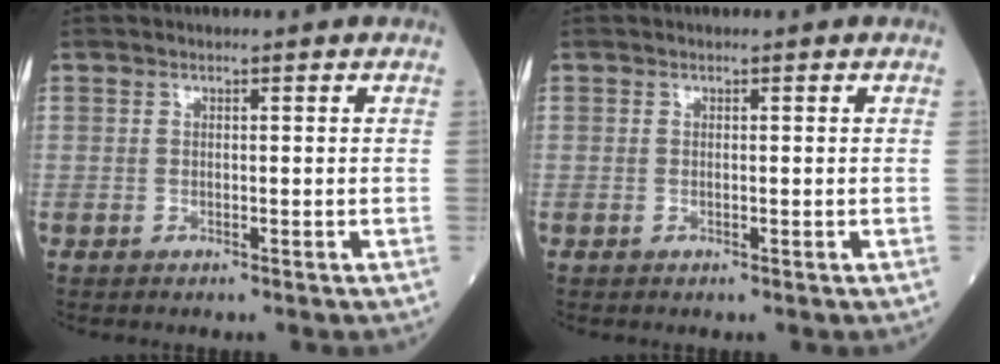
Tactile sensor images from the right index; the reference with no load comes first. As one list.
[{"total": 0.0}]